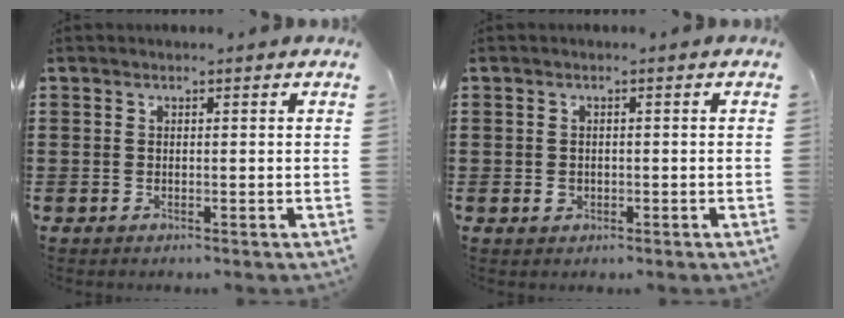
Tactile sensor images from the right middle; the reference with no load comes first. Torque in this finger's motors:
{"motor_torque": [1.70, 0.44, 0.10, 0.03]}